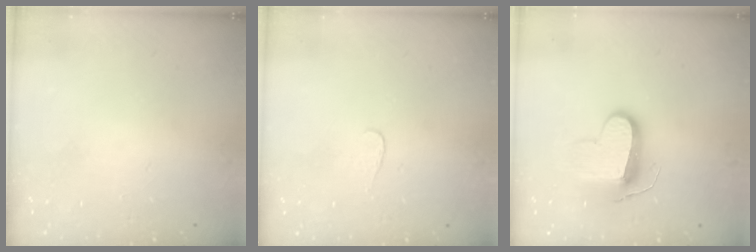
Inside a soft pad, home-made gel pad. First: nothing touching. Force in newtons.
{"total": 3.3, "press": 3.3, "slide": 0.3}
{"total": 10.3, "press": 10.2, "slide": 0.5}